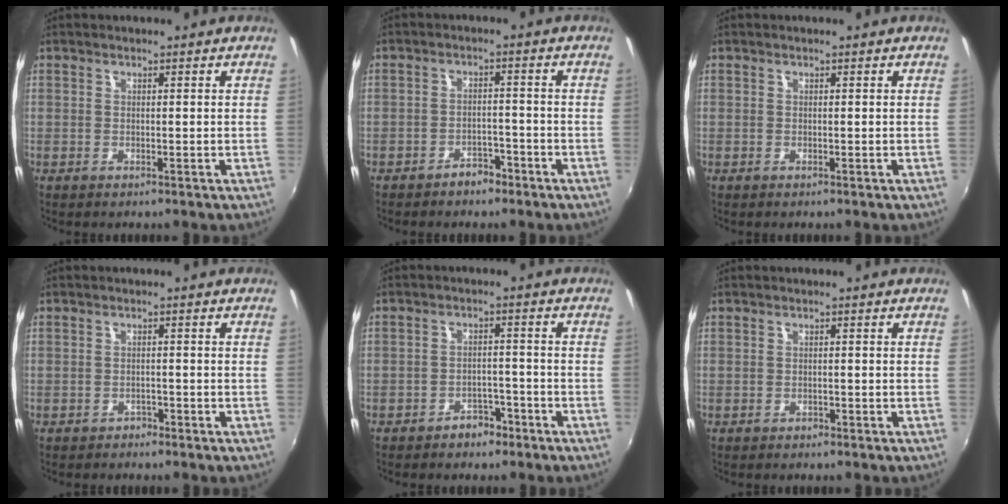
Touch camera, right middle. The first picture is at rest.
{"total": 3.5, "force": [-2.9, 1.7, 1.1], "torque": [-0.027, 0.009, -0.038]}
{"total": 0.0}
{"total": 1.7, "force": [-1.4, 0.9, 0.2], "torque": [-0.006, 0.000, -0.020]}
{"total": 4.0, "force": [-3.1, 2.3, 1.2], "torque": [-0.025, 0.012, -0.040]}
{"total": 1.0, "force": [-0.9, 0.5, 0.2], "torque": [-0.006, 0.001, -0.013]}